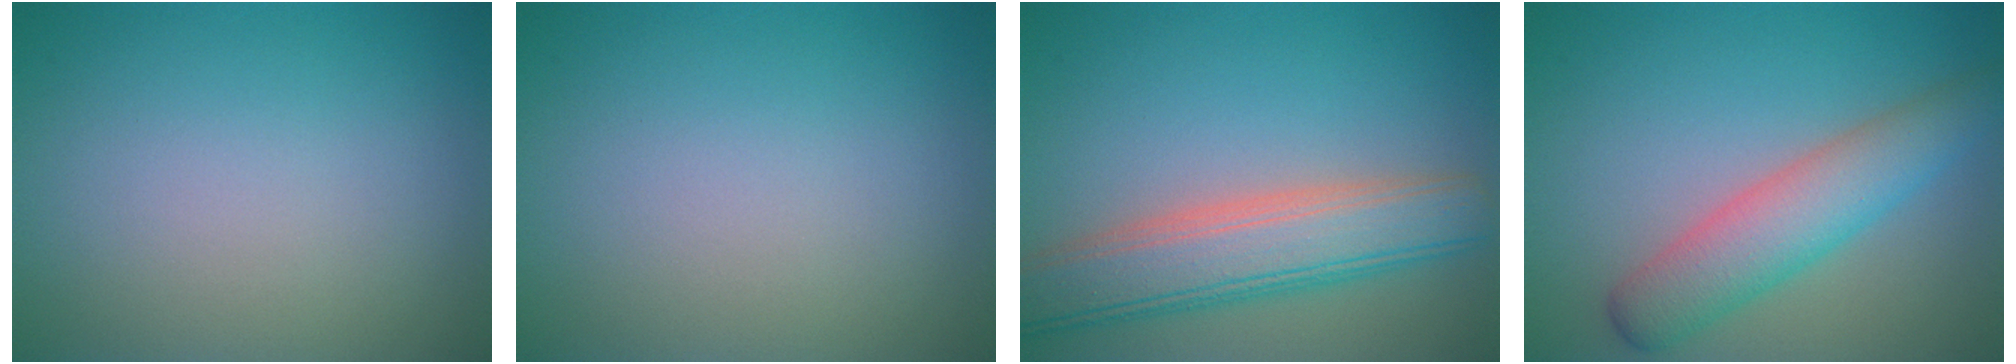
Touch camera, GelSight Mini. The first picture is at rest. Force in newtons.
{"total": 0.0}
{"total": 6.9, "press": 6.9, "slide": 0.5}
{"total": 5.1, "press": 5.1, "slide": 0.0}